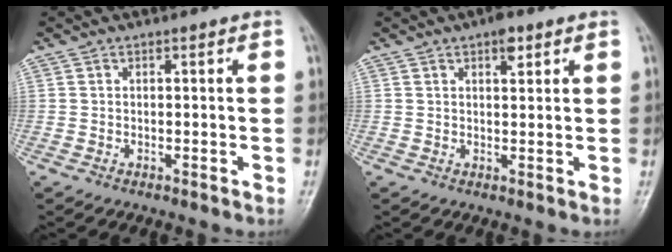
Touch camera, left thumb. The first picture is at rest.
{"total": 3.0, "force": [1.7, 1.3, 2.0], "torque": [-0.022, -0.006, 0.023]}